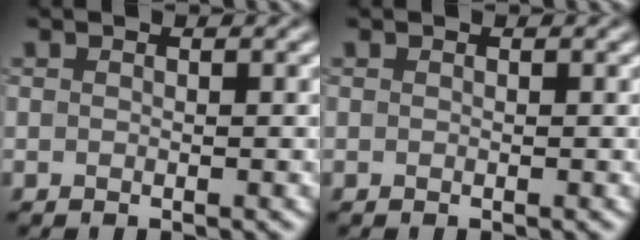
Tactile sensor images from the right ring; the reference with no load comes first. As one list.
[{"total": 0.0}]